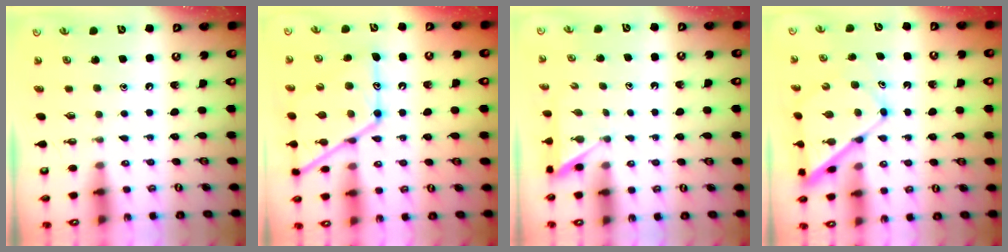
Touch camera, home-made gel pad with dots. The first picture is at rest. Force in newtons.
{"total": 17.4, "press": 17.4, "slide": 1.6}
{"total": 1.9, "press": 1.9, "slide": 0.2}
{"total": 10.2, "press": 10.2, "slide": 0.9}